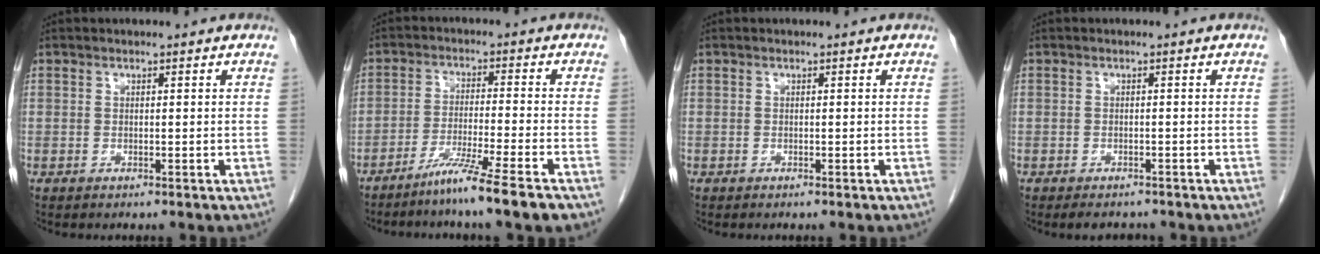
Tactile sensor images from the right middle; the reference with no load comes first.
{"total": 8.9, "force": [-6.4, -1.5, 6.0], "torque": [-0.098, -0.027, -0.109]}
{"total": 0.0}
{"total": 3.0, "force": [-2.5, 1.2, 1.0], "torque": [-0.012, -0.002, -0.033]}